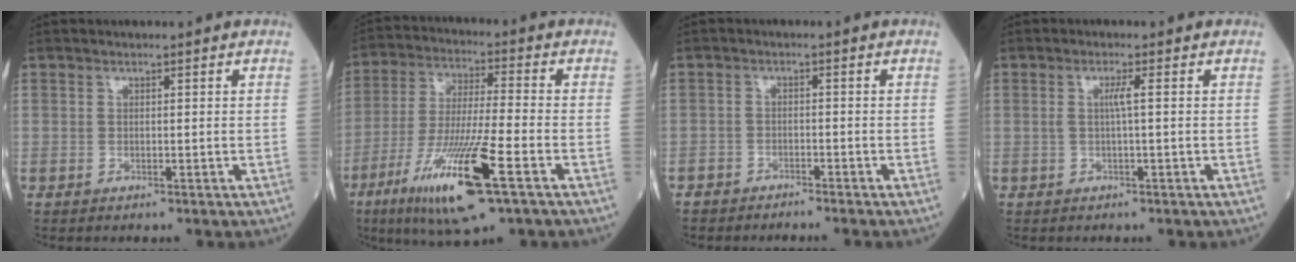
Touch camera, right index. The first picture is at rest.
{"total": 15.9, "force": [-7.4, 1.0, 14.1], "torque": [-0.283, -0.034, -0.131]}
{"total": 3.2, "force": [-3.0, 0.8, 0.6], "torque": [-0.009, -0.004, -0.047]}
{"total": 1.9, "force": [0.1, -0.3, 1.9], "torque": [-0.039, 0.001, 0.001]}